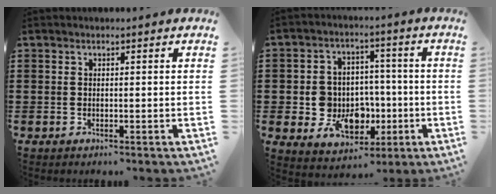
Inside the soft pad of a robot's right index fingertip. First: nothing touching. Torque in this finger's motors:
{"motor_torque": [2.14, 0.00, 0.36, 0.15]}